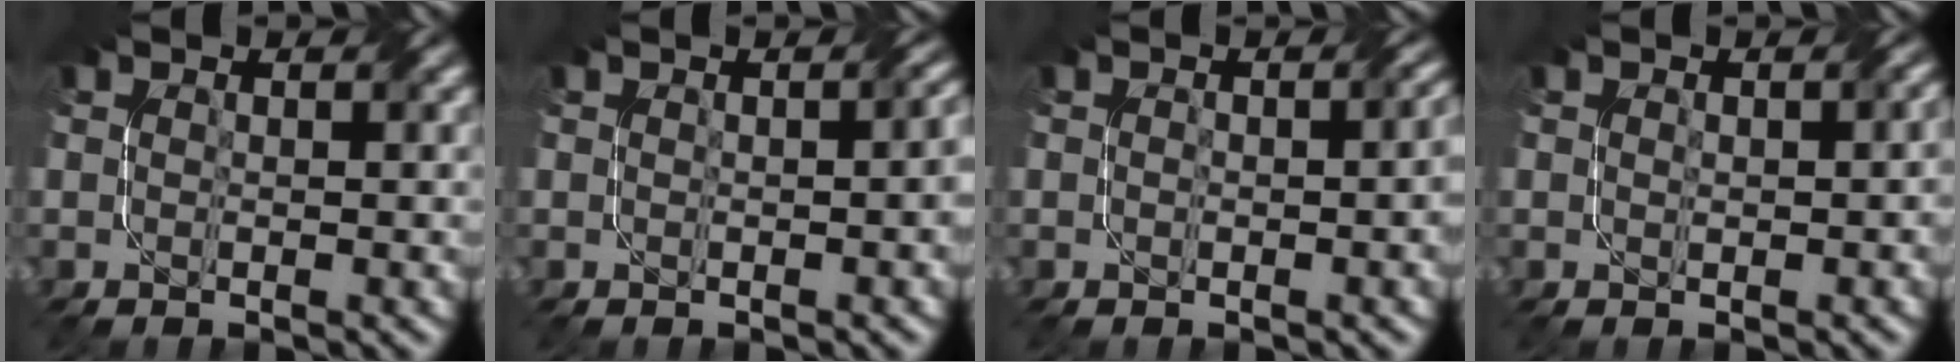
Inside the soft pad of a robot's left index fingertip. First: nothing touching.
{"total": 2.2, "force": [0.1, 0.8, 2.1], "torque": [-0.017, 0.007, 0.002]}
{"total": 2.2, "force": [-0.2, 1.0, 2.0], "torque": [-0.026, 0.001, 0.002]}
{"total": 1.3, "force": [0.1, 0.5, 1.2], "torque": [-0.018, 0.003, 0.006]}